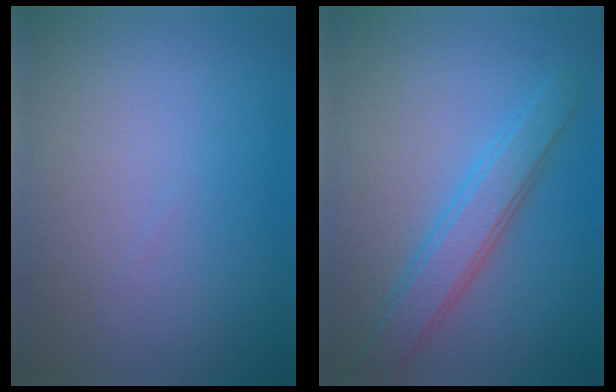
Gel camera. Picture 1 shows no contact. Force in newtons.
{"total": 3.7, "press": 3.7, "slide": 0.2}